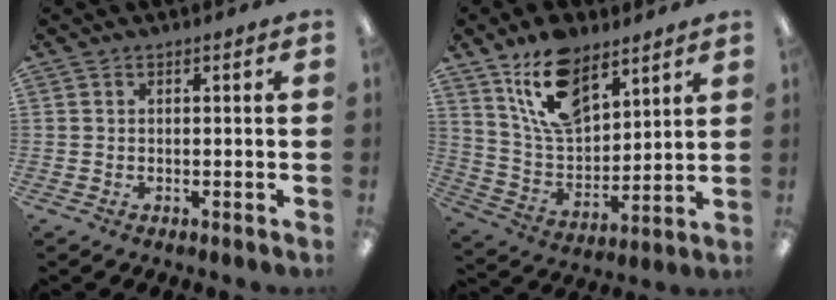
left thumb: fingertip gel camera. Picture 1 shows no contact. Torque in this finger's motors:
{"motor_torque": [2.11, 1.64, 1.67, -1.10, 0.12]}